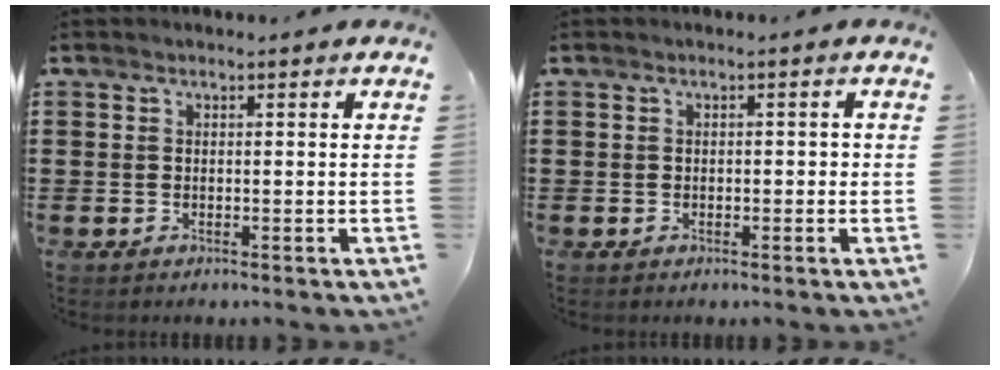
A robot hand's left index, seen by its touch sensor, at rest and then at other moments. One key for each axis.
{"total": 0.8, "fx": -0.3, "fy": 0.5, "fz": 0.6, "tx": -0.014, "ty": 0.002, "tz": -0.007}